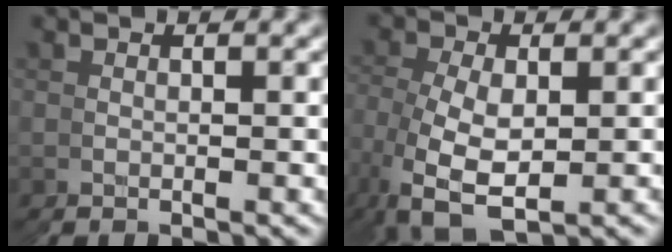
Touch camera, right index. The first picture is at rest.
{"total": 5.0, "force": [-1.8, 3.5, 3.1], "torque": [-0.102, -0.027, -0.016]}